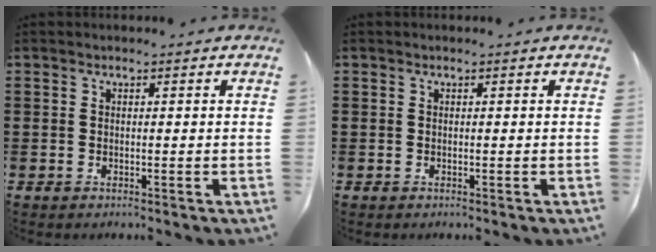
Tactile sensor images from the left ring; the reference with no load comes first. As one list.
[{"total": 0.0}]